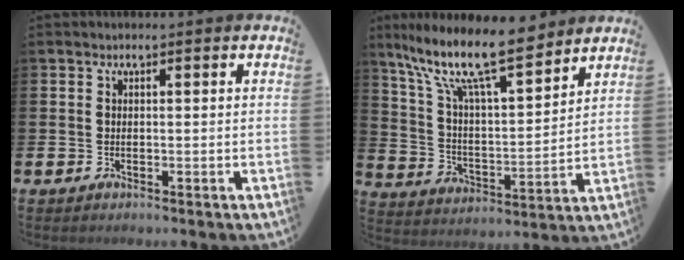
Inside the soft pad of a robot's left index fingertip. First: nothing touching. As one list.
[{"total": 12.9, "force": [10.5, 2.9, 7.0], "torque": [-0.162, -0.057, 0.180]}]